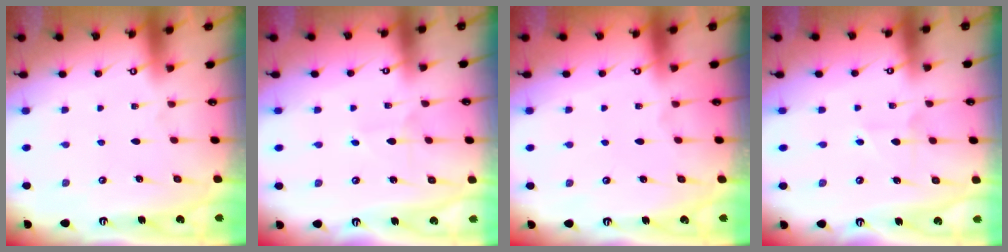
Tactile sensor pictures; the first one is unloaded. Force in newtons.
{"total": 3.2, "press": 3.1, "slide": 0.3}
{"total": 0.0}
{"total": 4.4, "press": 4.3, "slide": 1.0}